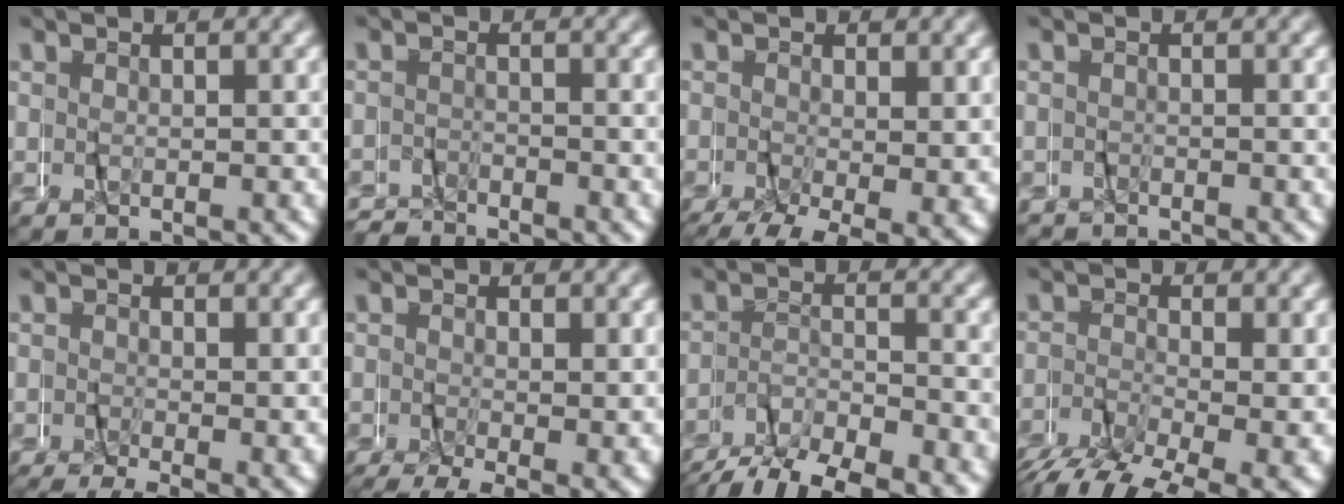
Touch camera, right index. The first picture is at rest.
{"total": 2.2, "force": [-2.0, -0.1, -0.9], "torque": [0.014, -0.004, -0.041]}
{"total": 5.9, "force": [-3.6, 2.4, 4.0], "torque": [-0.062, -0.031, -0.040]}
{"total": 1.4, "force": [0.0, 1.4, 0.1], "torque": [-0.002, 0.013, -0.013]}
{"total": 3.7, "force": [-2.1, 1.5, 2.6], "torque": [-0.035, -0.011, -0.028]}
{"total": 4.5, "force": [-2.5, 1.9, 3.2], "torque": [-0.044, -0.016, -0.032]}
{"total": 6.2, "force": [-5.7, 1.0, 2.1], "torque": [-0.027, -0.001, -0.099]}
{"total": 6.5, "force": [-5.1, 2.0, 3.5], "torque": [-0.063, -0.027, -0.074]}